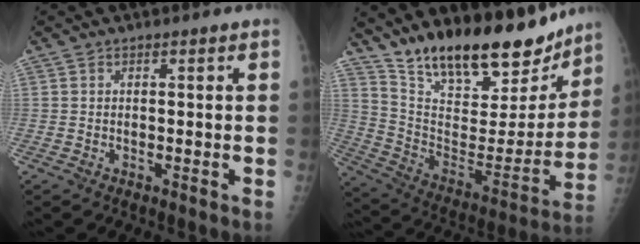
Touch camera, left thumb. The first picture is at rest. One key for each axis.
{"total": 25.2, "fx": 19.6, "fy": 9.5, "fz": 12.7, "tx": -0.173, "ty": -0.089, "tz": 0.318}